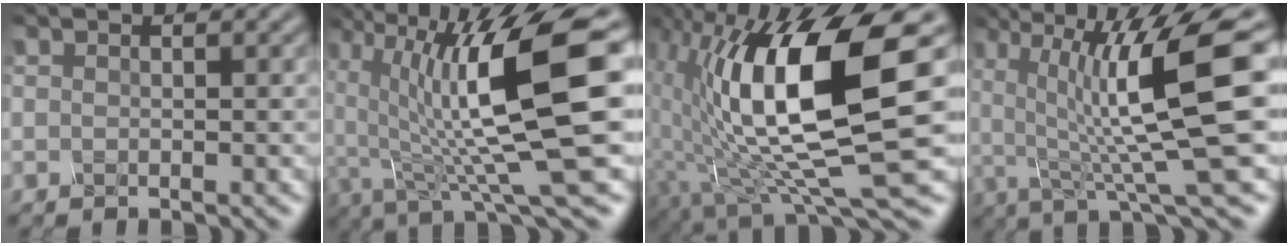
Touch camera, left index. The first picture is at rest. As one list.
[{"total": 12.7, "force": [1.5, 3.2, 12.2], "torque": [-0.214, -0.009, 0.029]}, {"total": 14.0, "force": [1.7, 4.0, 13.3], "torque": [-0.233, -0.007, 0.026]}, {"total": 11.5, "force": [1.5, 2.4, 11.1], "torque": [-0.177, -0.003, 0.027]}]